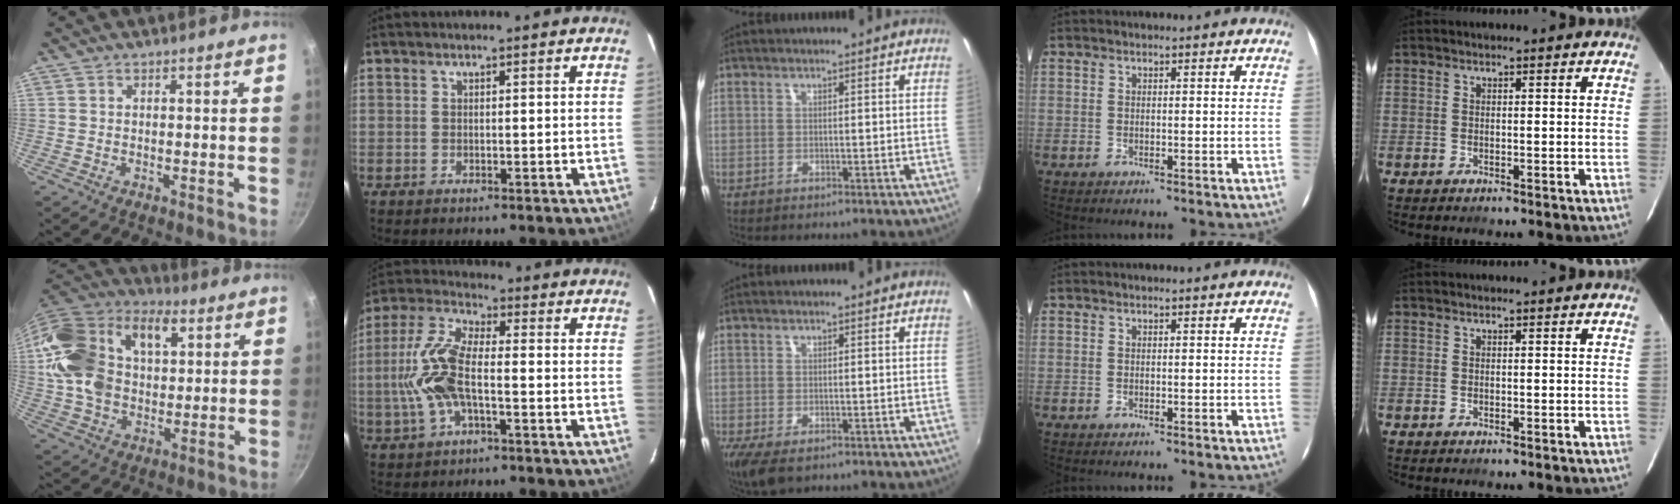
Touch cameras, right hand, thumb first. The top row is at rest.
{"thumb": {"total": 23.9, "force": [5.7, 15.9, 16.9], "torque": [-0.308, 0.024, 0.090]}, "index": {"total": 12.0, "force": [-2.1, 4.7, 10.8], "torque": [-0.241, 0.008, -0.045]}, "middle": {"total": 5.9, "force": [-3.4, 2.5, 4.1], "torque": [-0.084, -0.029, -0.052]}}